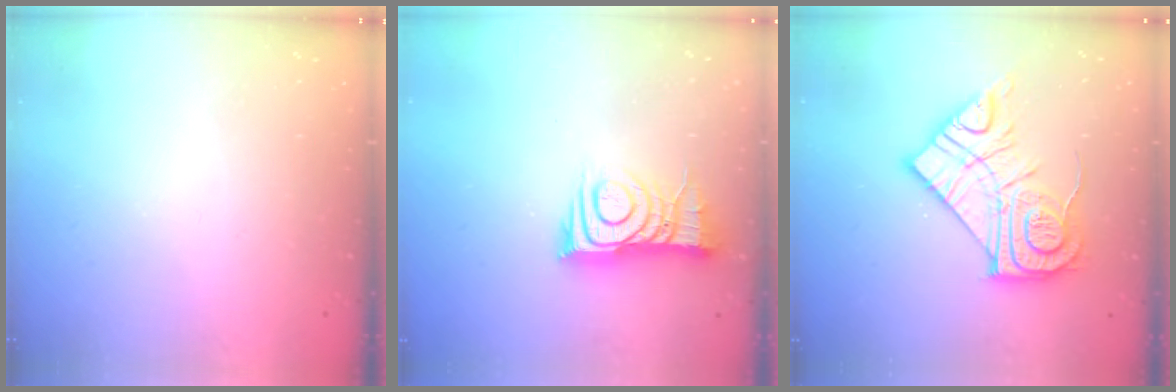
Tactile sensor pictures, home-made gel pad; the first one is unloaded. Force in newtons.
{"total": 10.6, "press": 10.6, "slide": 1.0}
{"total": 18.2, "press": 18.1, "slide": 1.2}